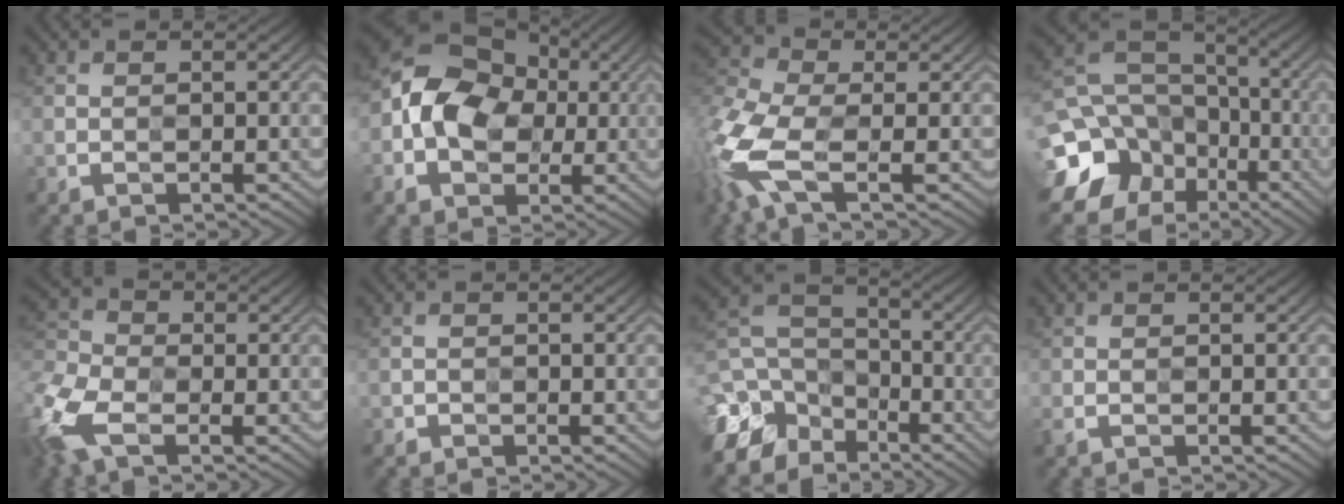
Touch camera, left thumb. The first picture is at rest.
{"total": 9.7, "force": [-0.2, 7.6, 6.0], "torque": [-0.123, 0.003, -0.023]}
{"total": 11.6, "force": [-3.9, 5.0, 9.8], "torque": [-0.265, -0.014, -0.088]}
{"total": 16.7, "force": [-6.9, 13.4, 7.2], "torque": [-0.200, -0.031, -0.118]}
{"total": 10.0, "force": [-4.7, 5.4, 6.9], "torque": [-0.199, -0.020, -0.107]}
{"total": 0.8, "force": [-0.4, 0.6, -0.1], "torque": [0.005, 0.001, -0.008]}
{"total": 12.1, "force": [-7.1, 8.4, 5.1], "torque": [-0.170, -0.022, -0.129]}
{"total": 1.3, "force": [-0.8, 0.7, 0.7], "torque": [-0.021, -0.004, -0.020]}